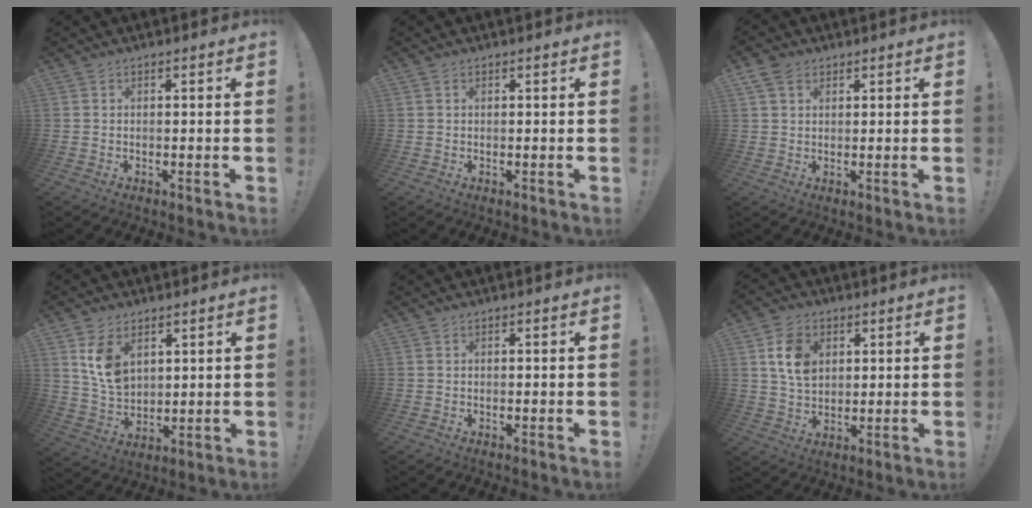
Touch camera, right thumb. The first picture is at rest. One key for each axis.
{"total": 0.5, "fx": 0.3, "fy": 0.4, "fz": 0.1, "tx": 0.002, "ty": 0.000, "tz": 0.005}
{"total": 4.9, "fx": 2.6, "fy": 3.5, "fz": 2.3, "tx": -0.039, "ty": -0.004, "tz": 0.051}
{"total": 9.7, "fx": 4.6, "fy": 6.8, "fz": 5.1, "tx": -0.083, "ty": -0.018, "tz": 0.094}
{"total": 0.0}
{"total": 10.3, "fx": 3.7, "fy": 7.8, "fz": 5.7, "tx": -0.088, "ty": 0.002, "tz": 0.074}